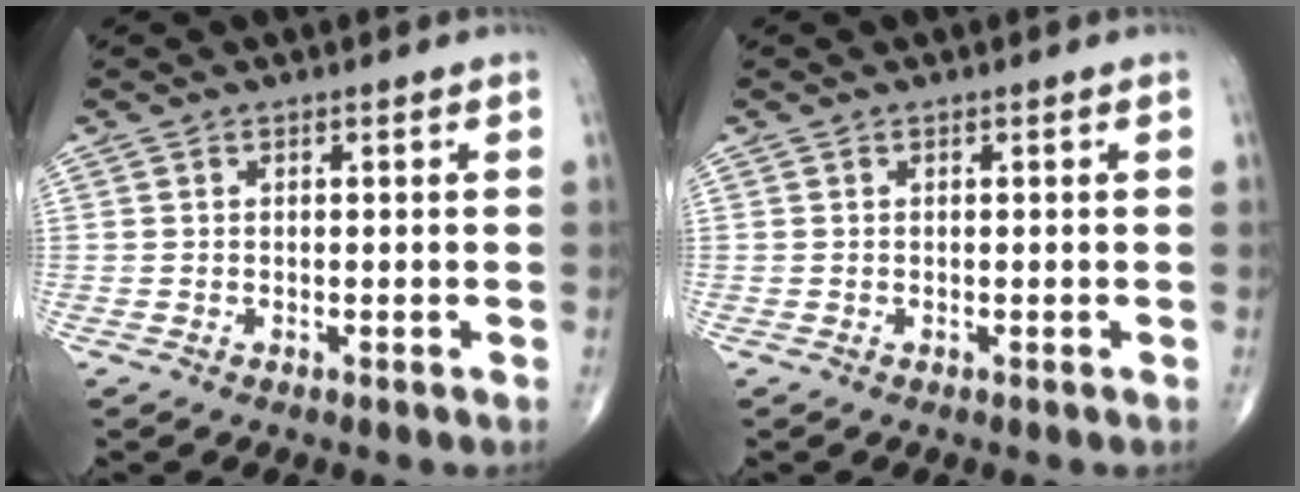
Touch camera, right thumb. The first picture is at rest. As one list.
[{"total": 0.0}]